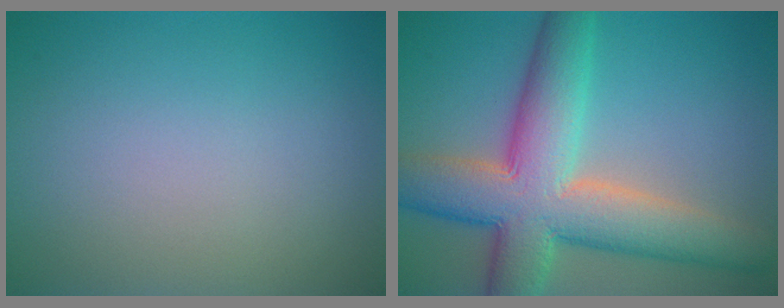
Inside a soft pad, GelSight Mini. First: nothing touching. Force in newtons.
{"total": 11.1, "press": 11.1, "slide": 0.5}